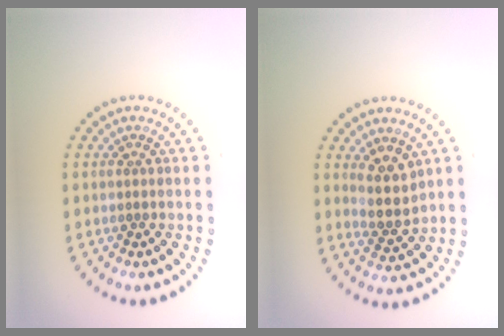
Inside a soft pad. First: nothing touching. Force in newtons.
{"total": 3.0, "press": 2.5, "slide": 1.5}